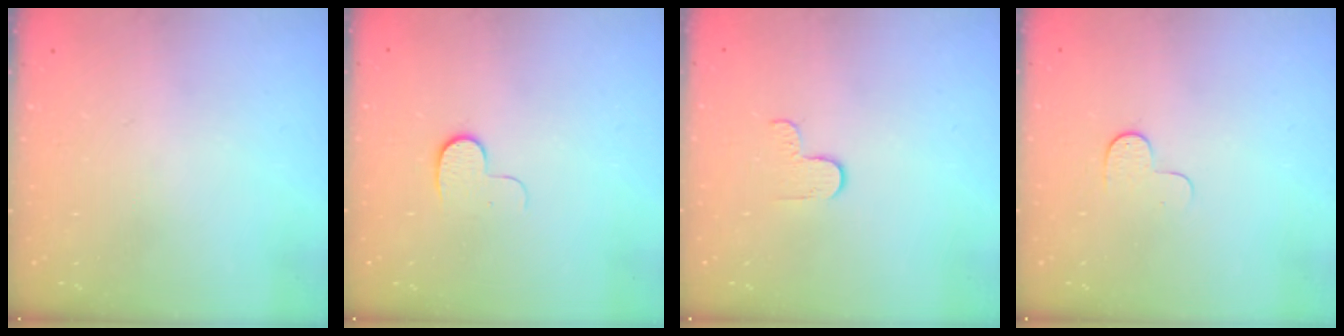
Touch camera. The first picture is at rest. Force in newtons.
{"total": 5.5, "press": 5.4, "slide": 0.8}
{"total": 2.7, "press": 2.6, "slide": 0.4}
{"total": 3.9, "press": 3.9, "slide": 0.3}